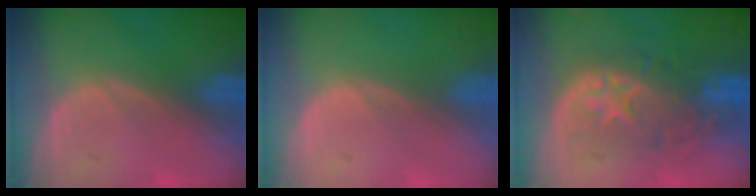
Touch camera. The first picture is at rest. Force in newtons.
{"total": 0.0}
{"total": 9.0, "press": 8.7, "slide": 2.3}